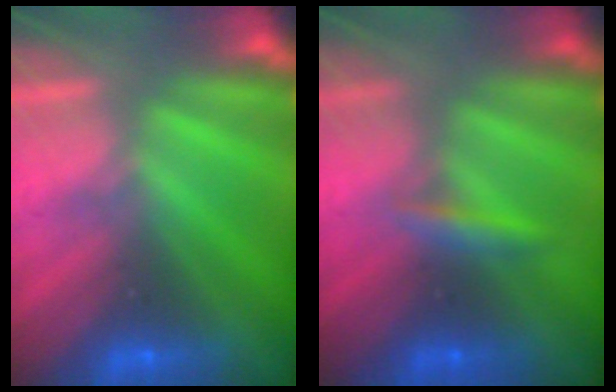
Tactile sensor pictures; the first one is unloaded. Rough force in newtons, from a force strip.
{"total": 2.4}